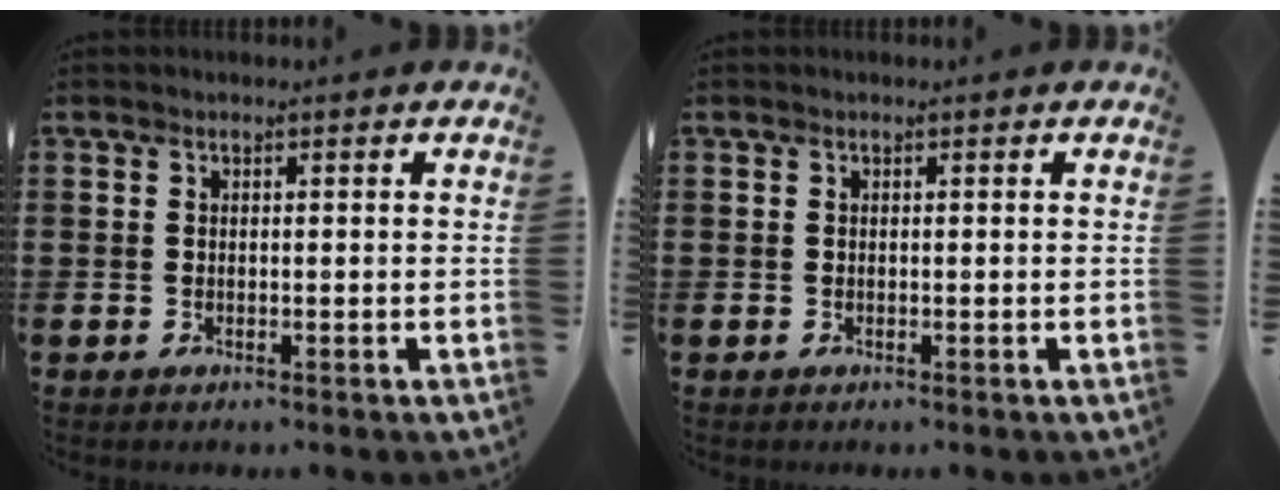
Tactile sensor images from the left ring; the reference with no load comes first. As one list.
[{"total": 0.0}]